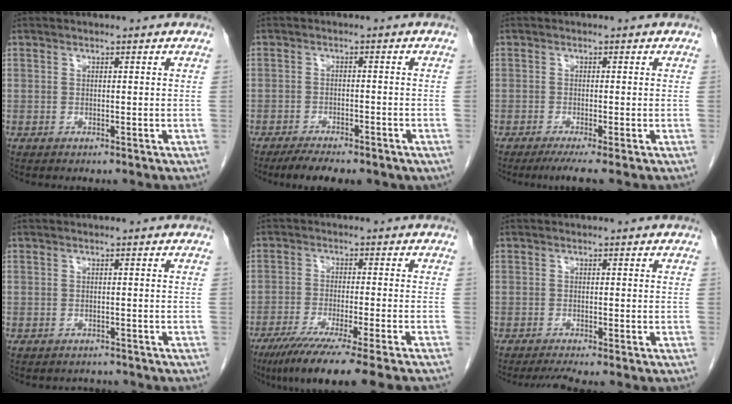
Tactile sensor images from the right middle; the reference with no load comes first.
{"total": 8.1, "force": [-6.1, 2.8, 4.7], "torque": [-0.067, -0.006, -0.082]}
{"total": 3.4, "force": [-2.4, -0.3, 2.5], "torque": [-0.037, -0.010, -0.043]}
{"total": 2.2, "force": [-2.0, 0.9, -0.2], "torque": [0.001, -0.001, -0.029]}
{"total": 13.5, "force": [-10.4, -1.2, 8.5], "torque": [-0.128, -0.046, -0.163]}
{"total": 2.4, "force": [-2.0, -0.6, 1.1], "torque": [-0.024, -0.007, -0.039]}